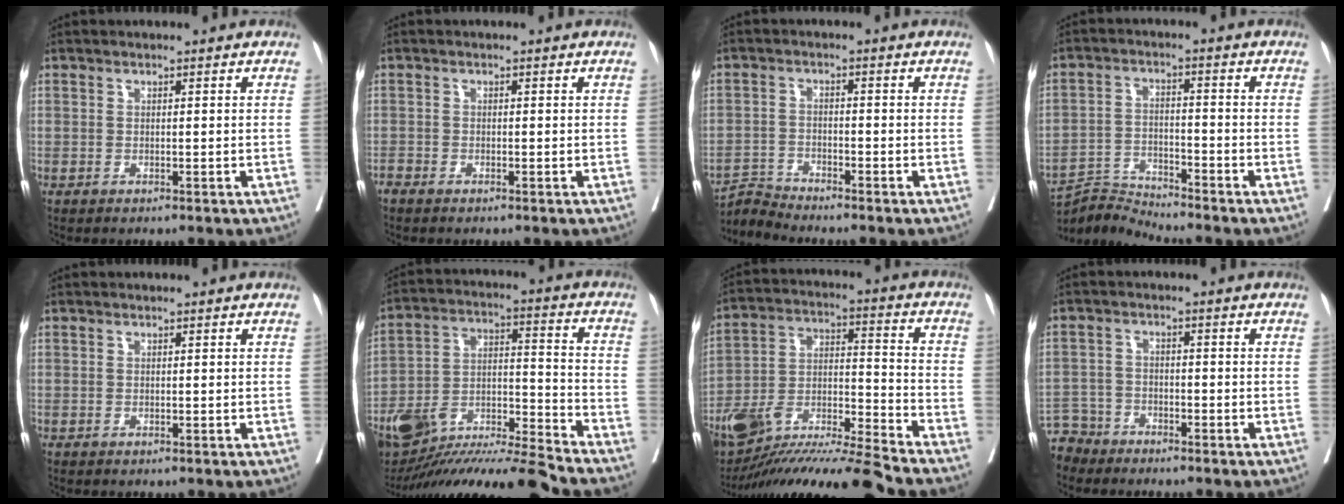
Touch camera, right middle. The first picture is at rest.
{"total": 0.8, "force": [-0.8, 0.2, 0.2], "torque": [-0.011, -0.002, -0.018]}
{"total": 3.8, "force": [-3.4, -1.2, -1.2], "torque": [0.020, -0.013, -0.063]}
{"total": 6.2, "force": [-5.7, -1.9, -1.6], "torque": [0.014, -0.003, -0.106]}
{"total": 0.0}
{"total": 18.3, "force": [-16.5, -0.2, 7.9], "torque": [-0.165, 0.009, -0.294]}
{"total": 16.5, "force": [-15.0, -1.2, 7.0], "torque": [-0.133, 0.013, -0.270]}
{"total": 5.1, "force": [-4.6, 1.9, -1.0], "torque": [0.021, -0.003, -0.093]}